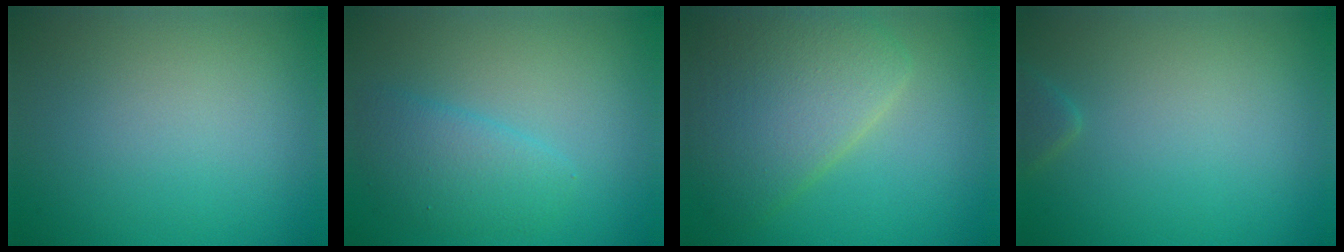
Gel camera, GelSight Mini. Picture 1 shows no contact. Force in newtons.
{"total": 3.0, "press": 3.0, "slide": 0.2}
{"total": 6.7, "press": 6.7, "slide": 0.3}
{"total": 1.0, "press": 1.0, "slide": 0.1}